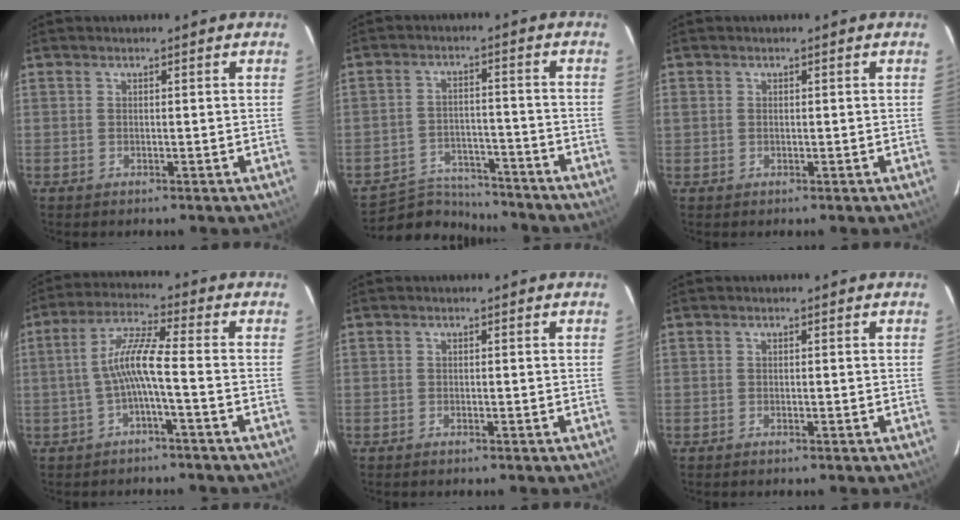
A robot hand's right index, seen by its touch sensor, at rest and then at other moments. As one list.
[{"total": 10.2, "force": [-9.6, 3.1, 1.5], "torque": [-0.054, 0.011, -0.146]}, {"total": 0.8, "force": [0.0, 0.7, 0.4], "torque": [-0.006, 0.001, -0.002]}, {"total": 6.6, "force": [-2.2, -0.1, 6.2], "torque": [-0.142, 0.015, -0.040]}, {"total": 0.8, "force": [-0.7, 0.2, 0.3], "torque": [-0.008, -0.001, -0.016]}, {"total": 0.6, "force": [-0.6, 0.1, 0.1], "torque": [-0.003, -0.001, -0.012]}]